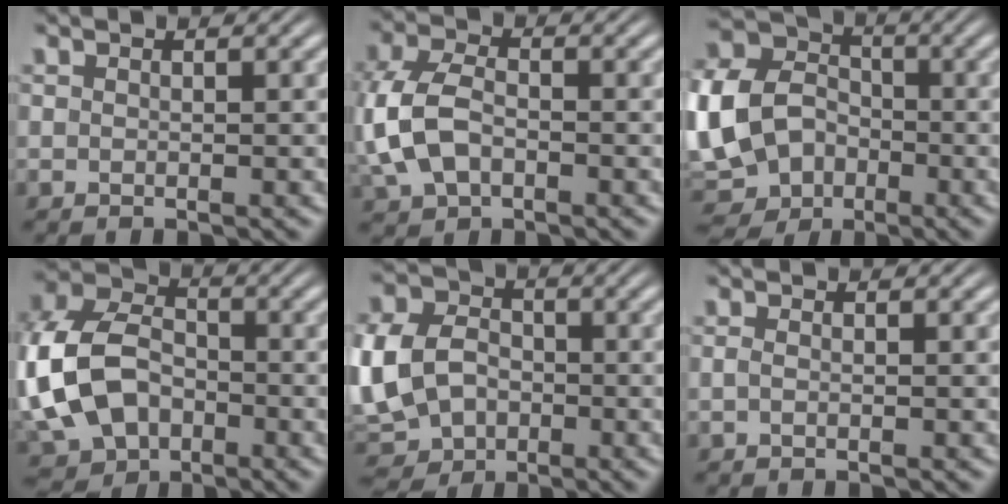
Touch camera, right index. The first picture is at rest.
{"total": 6.4, "force": [-0.8, 4.8, 4.2], "torque": [-0.126, -0.022, -0.001]}
{"total": 14.6, "force": [-3.2, 12.9, 5.9], "torque": [-0.157, -0.056, -0.051]}
{"total": 13.0, "force": [-1.9, 11.0, 6.5], "torque": [-0.161, -0.052, -0.023]}
{"total": 11.1, "force": [-2.1, 9.6, 5.1], "torque": [-0.118, -0.044, -0.027]}
{"total": 0.6, "force": [-0.3, -0.4, 0.3], "torque": [-0.010, -0.007, -0.002]}